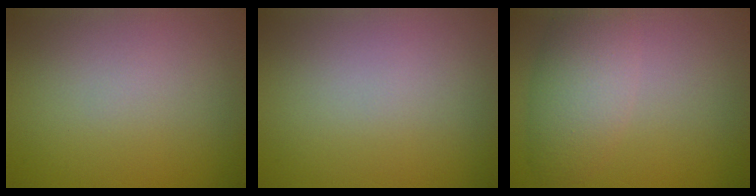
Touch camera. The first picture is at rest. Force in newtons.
{"total": 0.0}
{"total": 4.7, "press": 4.7, "slide": 0.1}